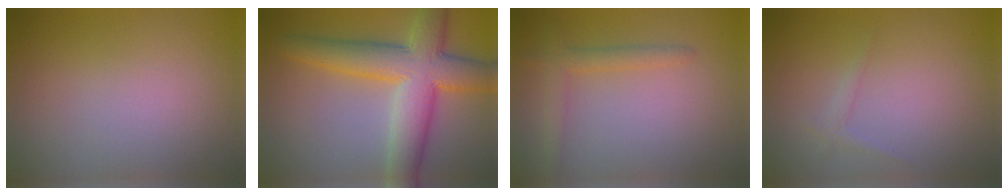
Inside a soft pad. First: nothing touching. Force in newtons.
{"total": 9.0, "press": 9.0, "slide": 0.2}
{"total": 2.3, "press": 2.3, "slide": 0.1}
{"total": 0.9, "press": 0.9, "slide": 0.1}